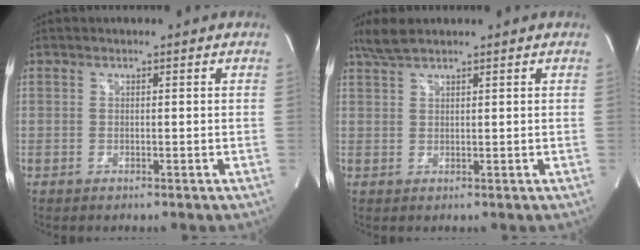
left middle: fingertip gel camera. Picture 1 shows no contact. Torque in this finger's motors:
{"motor_torque": [0.17, -0.04, -0.03, 0.02]}